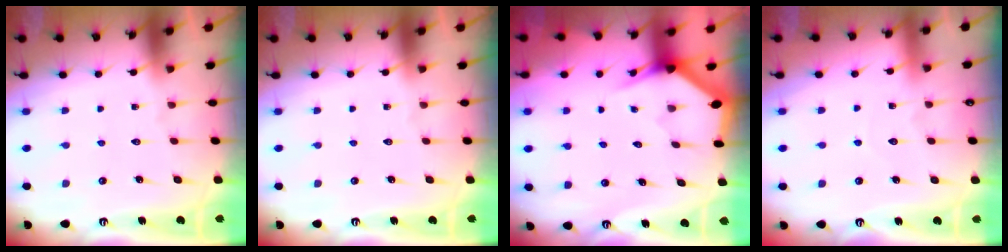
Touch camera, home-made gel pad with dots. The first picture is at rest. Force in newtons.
{"total": 0.0}
{"total": 3.0, "press": 3.0, "slide": 0.1}
{"total": 3.0, "press": 3.0, "slide": 0.3}